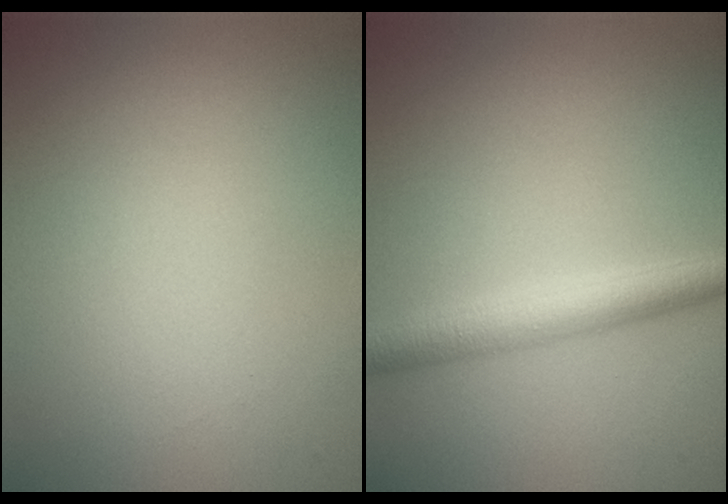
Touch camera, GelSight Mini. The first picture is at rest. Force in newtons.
{"total": 3.5, "press": 3.5, "slide": 0.0}